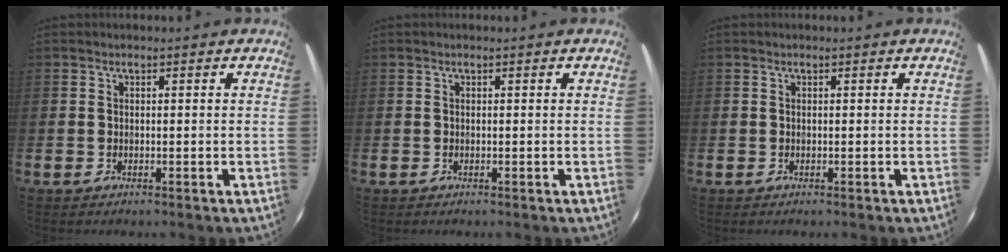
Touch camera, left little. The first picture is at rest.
{"total": 0.0}
{"total": 0.0}